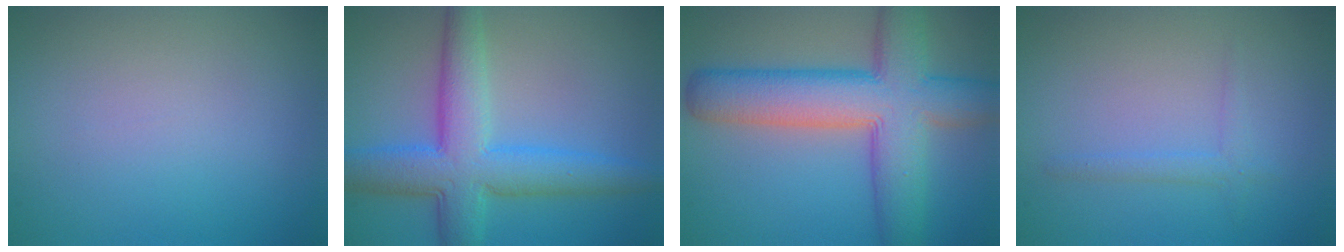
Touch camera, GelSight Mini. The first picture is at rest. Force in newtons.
{"total": 7.5, "press": 7.5, "slide": 0.1}
{"total": 10.5, "press": 10.5, "slide": 0.5}
{"total": 1.3, "press": 1.3, "slide": 0.1}